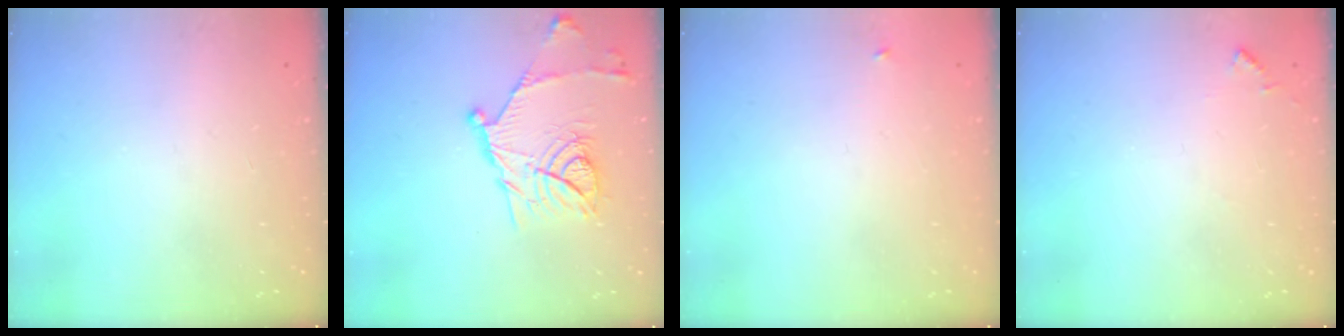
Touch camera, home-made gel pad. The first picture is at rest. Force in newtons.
{"total": 15.9, "press": 15.9, "slide": 0.3}
{"total": 2.3, "press": 2.3, "slide": 0.2}
{"total": 5.8, "press": 5.7, "slide": 0.7}